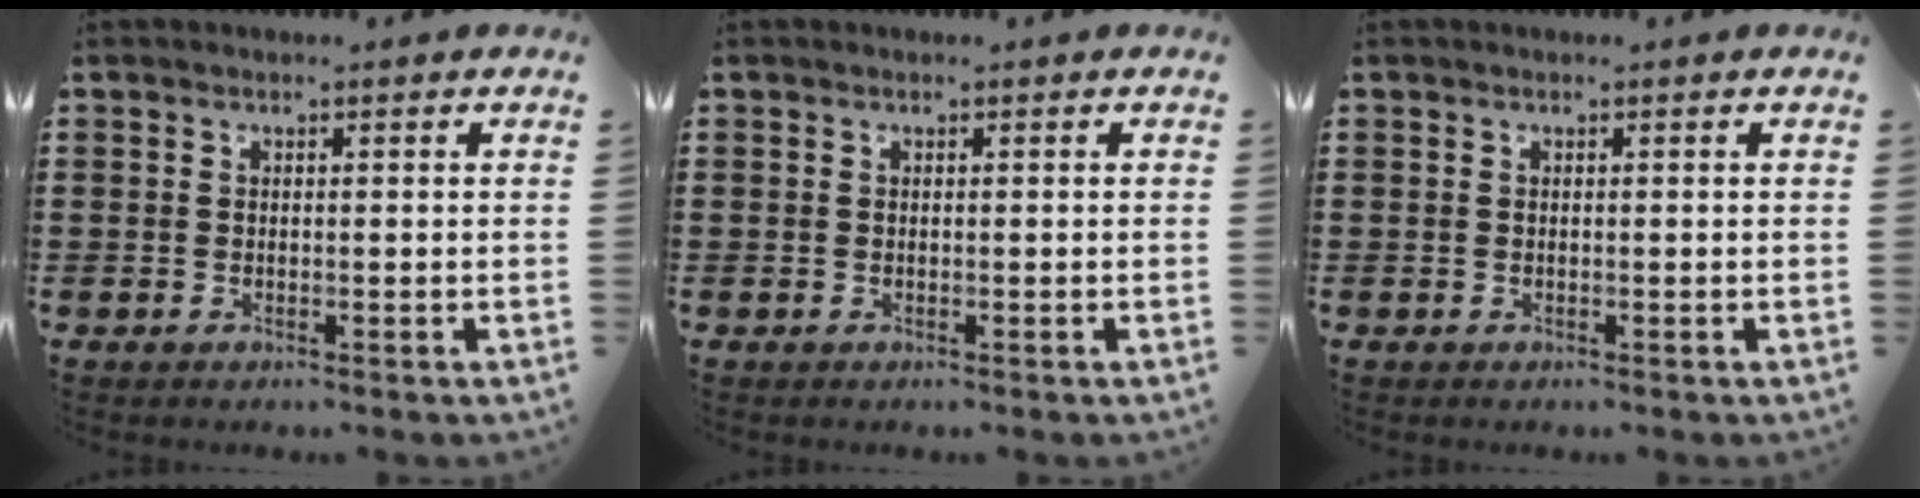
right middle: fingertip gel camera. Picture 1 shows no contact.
{"total": 0.0}
{"total": 0.0}